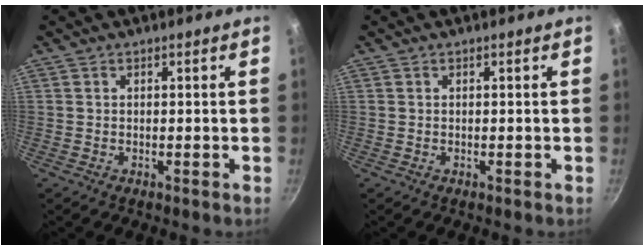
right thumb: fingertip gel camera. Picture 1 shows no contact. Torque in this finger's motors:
{"motor_torque": [-0.07, 0.09, 0.21, -0.24, 0.00]}